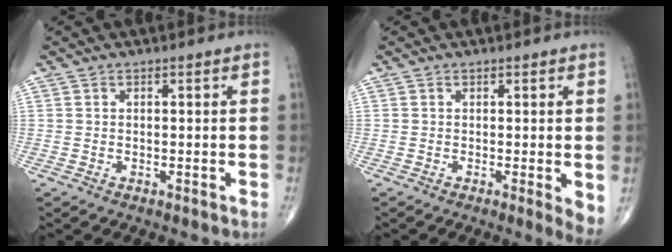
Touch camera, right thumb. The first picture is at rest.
{"total": 3.4, "force": [-0.2, 0.7, 3.4], "torque": [-0.048, -0.012, -0.006]}